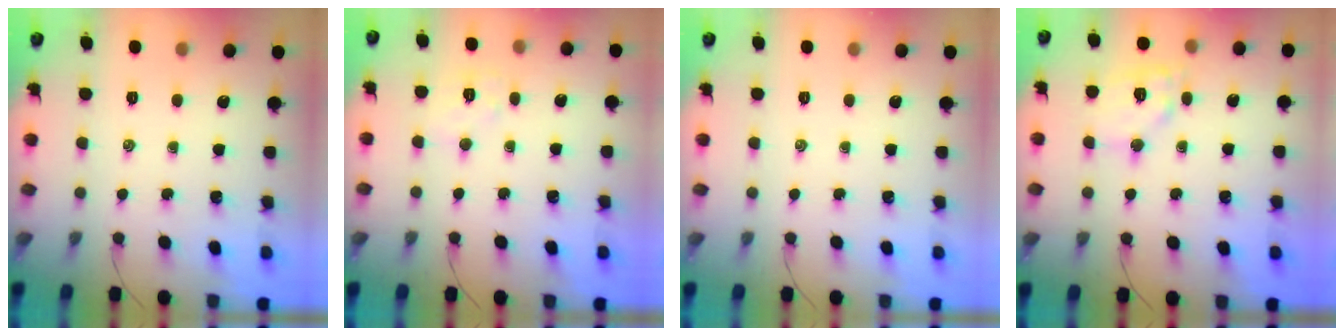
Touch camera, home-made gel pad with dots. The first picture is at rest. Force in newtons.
{"total": 5.6, "press": 5.6, "slide": 0.6}
{"total": 0.0}
{"total": 11.1, "press": 11.0, "slide": 1.5}